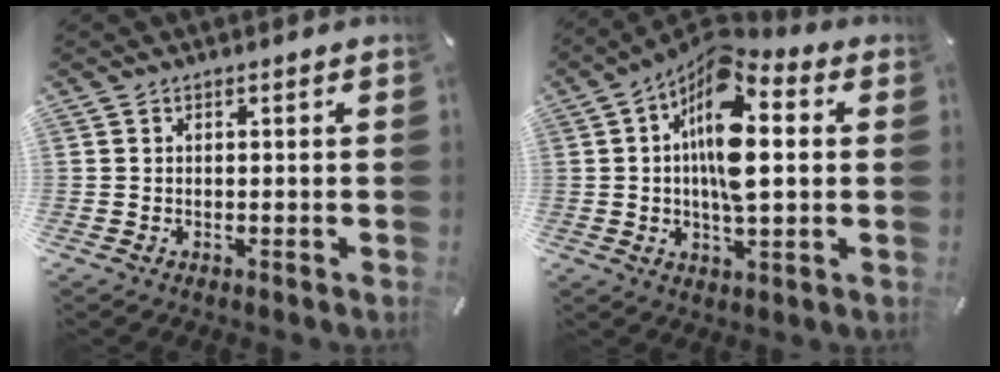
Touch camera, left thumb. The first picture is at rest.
{"total": 14.5, "force": [3.0, 6.6, 12.6], "torque": [-0.234, -0.020, 0.049]}